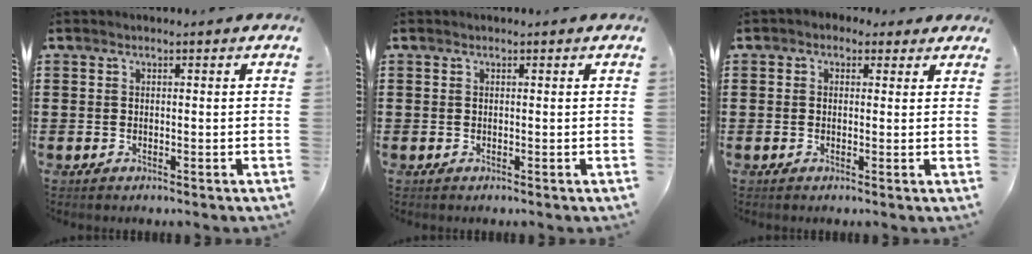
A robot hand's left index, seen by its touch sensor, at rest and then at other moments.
{"total": 0.0}
{"total": 1.4, "force": [0.4, 1.2, 0.5], "torque": [-0.015, 0.007, 0.005]}